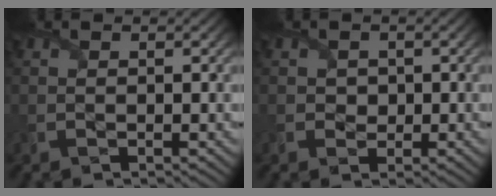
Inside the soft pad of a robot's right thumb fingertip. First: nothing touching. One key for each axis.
{"total": 1.5, "fx": 0.2, "fy": 1.5, "fz": 0.4, "tx": -0.012, "ty": -0.004, "tz": -0.002}